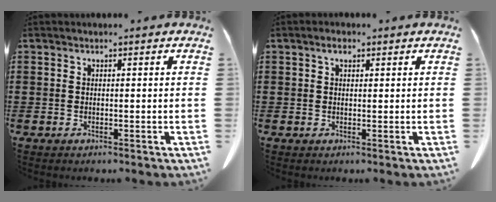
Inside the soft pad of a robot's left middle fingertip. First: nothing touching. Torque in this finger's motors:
{"motor_torque": [0.17, 0.16, -0.01, 0.00]}